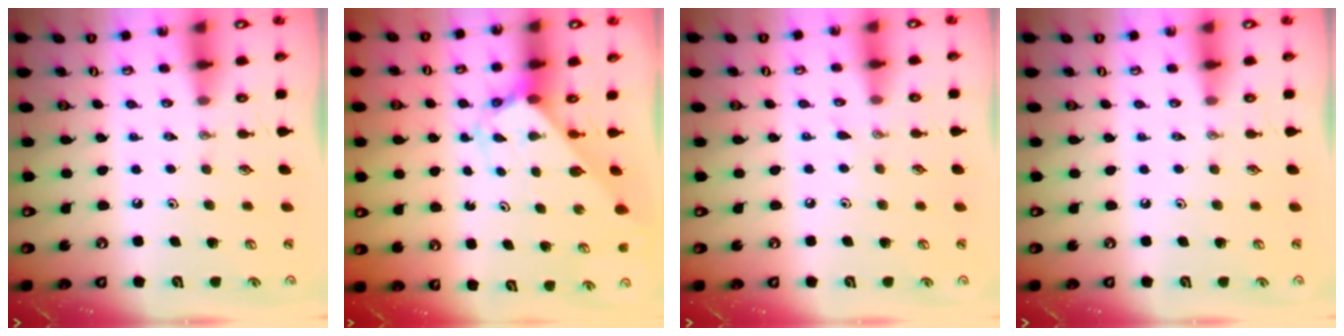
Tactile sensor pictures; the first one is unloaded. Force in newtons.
{"total": 2.6, "press": 2.6, "slide": 0.2}
{"total": 3.6, "press": 3.6, "slide": 0.5}
{"total": 0.0}